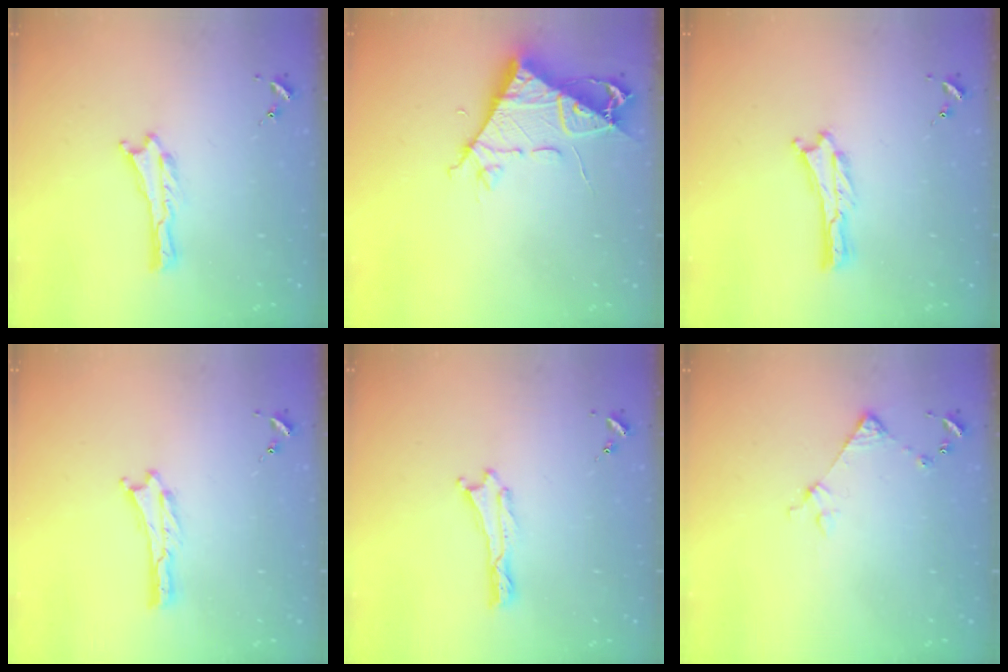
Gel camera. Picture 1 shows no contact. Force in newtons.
{"total": 7.1, "press": 7.0, "slide": 0.8}
{"total": 0.0}
{"total": 0.0}
{"total": 0.0}
{"total": 3.8, "press": 3.7, "slide": 0.3}